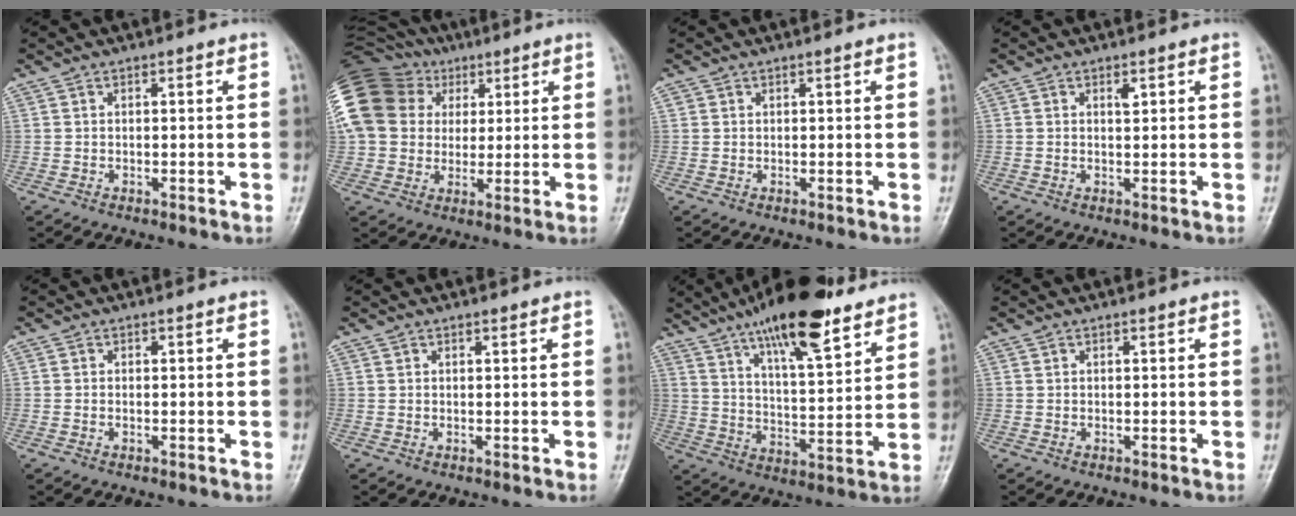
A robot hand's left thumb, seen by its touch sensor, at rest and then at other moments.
{"total": 24.0, "force": [7.1, 19.5, 12.1], "torque": [-0.285, 0.068, 0.139]}
{"total": 0.6, "force": [0.4, 0.4, 0.2], "torque": [0.003, -0.002, 0.005]}
{"total": 1.2, "force": [0.6, 0.5, 0.9], "torque": [-0.009, -0.002, 0.010]}
{"total": 0.0}
{"total": 0.5, "force": [0.5, 0.2, 0.1], "torque": [-0.004, -0.004, 0.008]}
{"total": 18.5, "force": [12.7, 5.2, 12.4], "torque": [-0.175, -0.054, 0.210]}
{"total": 0.0}